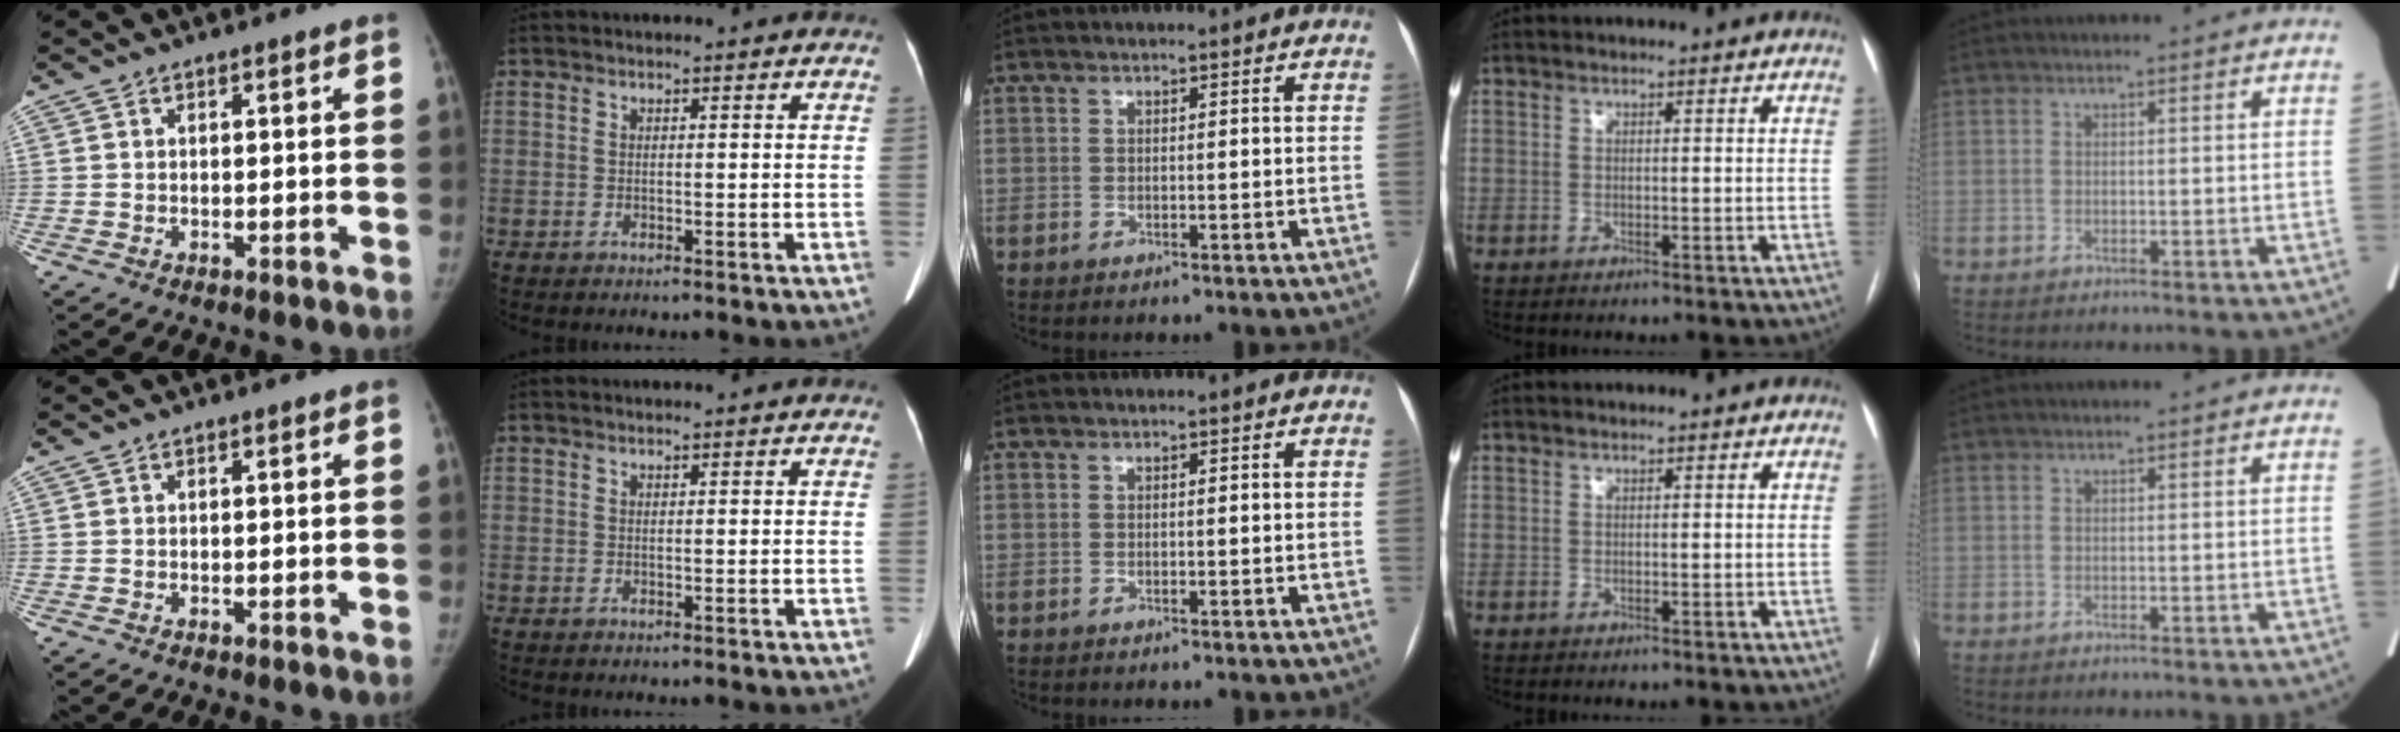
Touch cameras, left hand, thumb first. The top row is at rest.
{"index": {"total": 0.9, "force": [0.8, 0.0, 0.4], "torque": [-0.009, 0.004, 0.010]}}